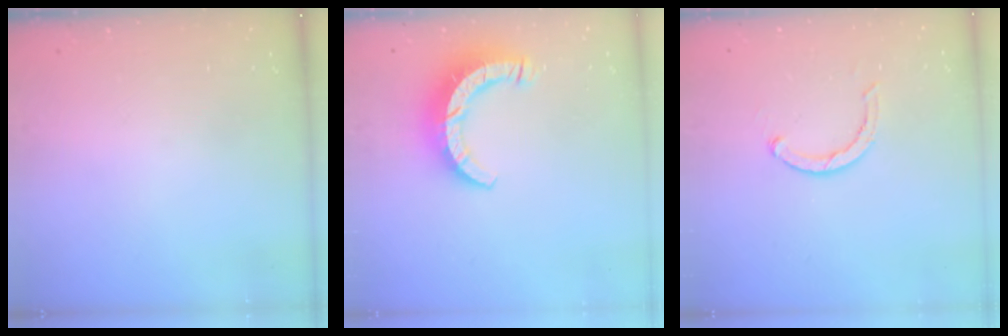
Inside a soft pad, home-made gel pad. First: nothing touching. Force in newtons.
{"total": 9.6, "press": 9.6, "slide": 1.0}
{"total": 2.6, "press": 2.5, "slide": 0.4}